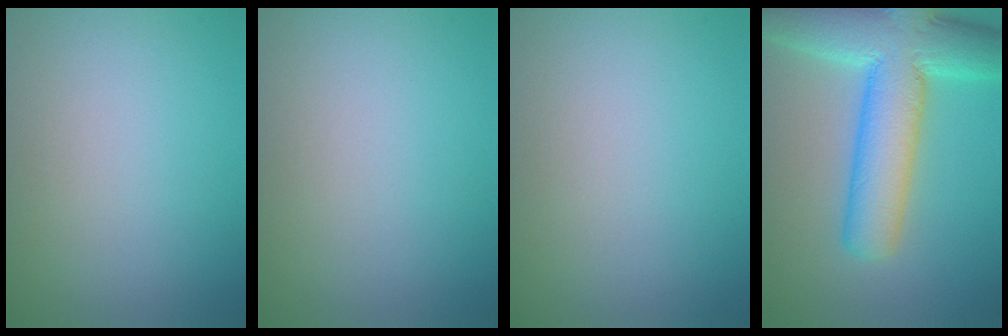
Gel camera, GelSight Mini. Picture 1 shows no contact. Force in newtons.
{"total": 0.0}
{"total": 0.0}
{"total": 10.1, "press": 10.1, "slide": 0.5}